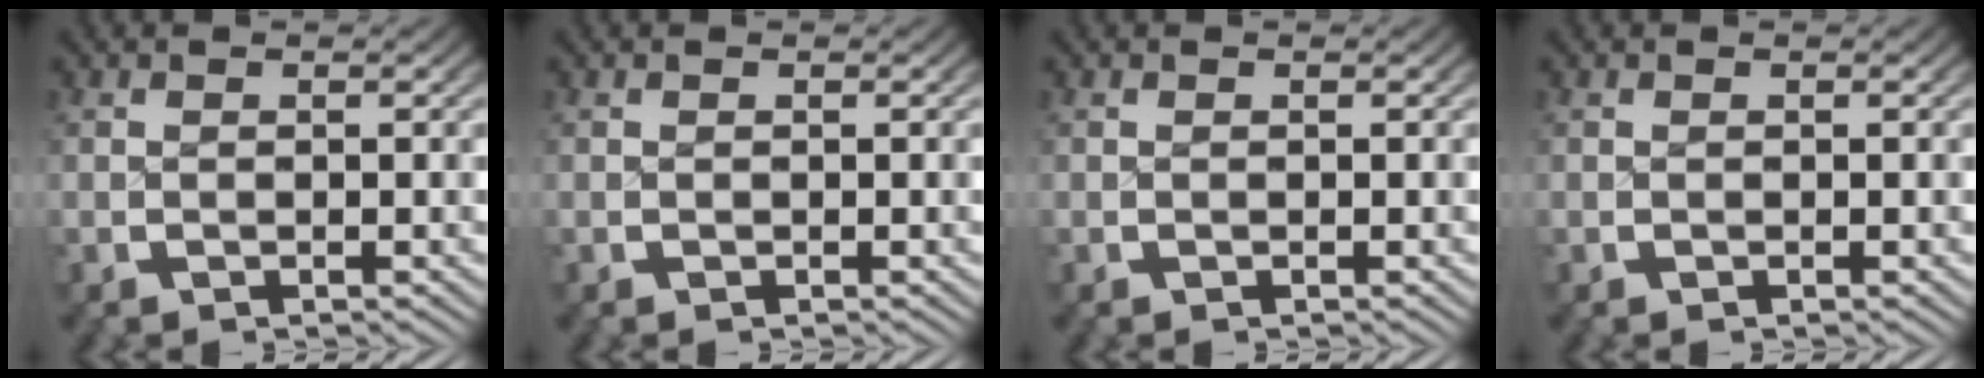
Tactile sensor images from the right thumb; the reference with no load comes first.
{"total": 0.0}
{"total": 0.0}
{"total": 0.0}